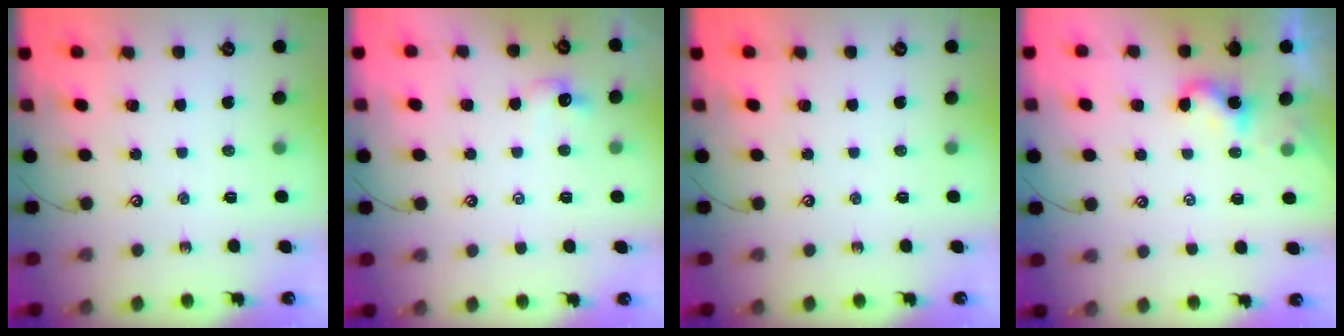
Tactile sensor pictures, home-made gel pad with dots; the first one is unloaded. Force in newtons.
{"total": 1.6, "press": 1.6, "slide": 0.3}
{"total": 0.0}
{"total": 1.3, "press": 1.3, "slide": 0.3}